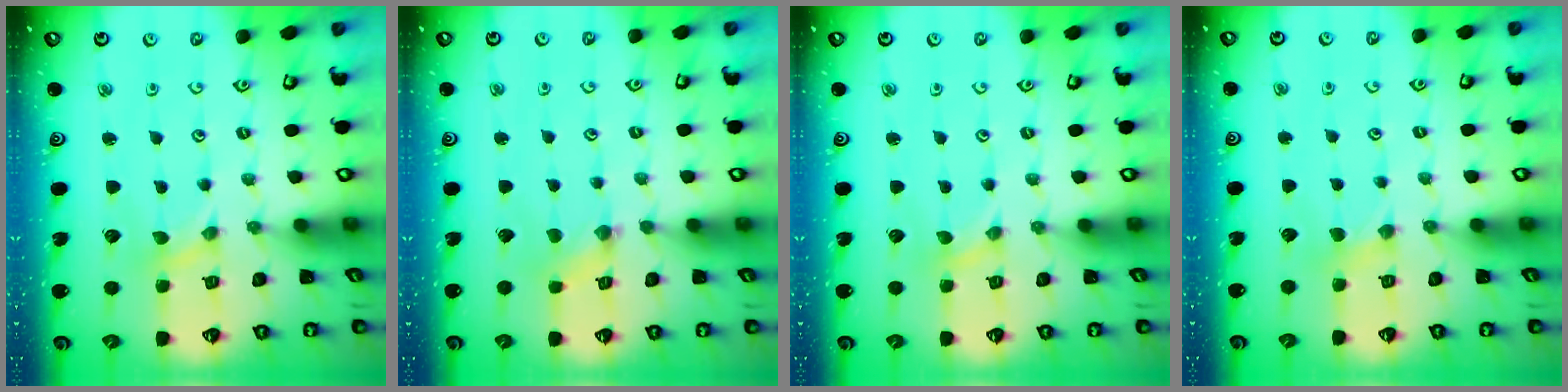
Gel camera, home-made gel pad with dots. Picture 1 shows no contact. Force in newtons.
{"total": 1.4, "press": 1.3, "slide": 0.3}
{"total": 0.0}
{"total": 1.9, "press": 1.8, "slide": 0.4}